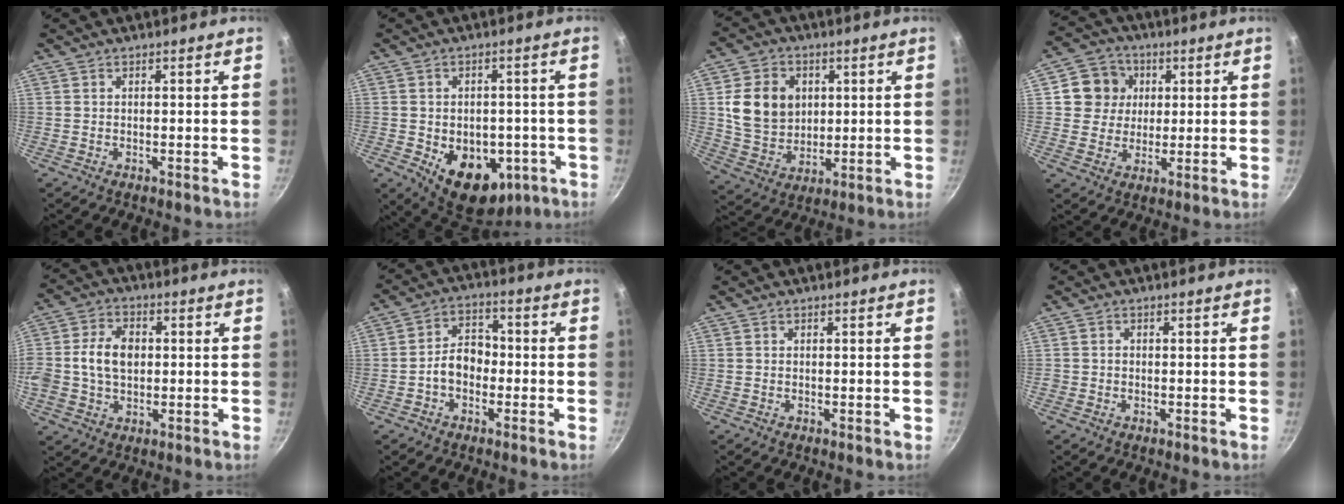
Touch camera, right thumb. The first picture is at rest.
{"total": 14.9, "force": [-4.4, 10.4, 9.8], "torque": [-0.106, 0.000, -0.041]}
{"total": 13.0, "force": [2.5, 10.4, 7.2], "torque": [-0.107, -0.009, 0.052]}
{"total": 8.9, "force": [2.2, 8.2, 2.8], "torque": [-0.017, 0.010, 0.031]}
{"total": 10.9, "force": [0.4, 7.9, 7.5], "torque": [-0.129, 0.018, -0.003]}
{"total": 6.8, "force": [-1.6, 5.0, 4.4], "torque": [-0.040, 0.030, -0.037]}
{"total": 0.0}
{"total": 0.8, "force": [-0.3, 0.7, 0.2], "torque": [-0.003, 0.002, -0.006]}